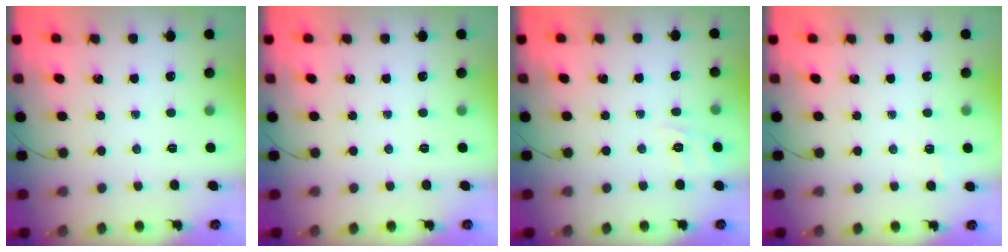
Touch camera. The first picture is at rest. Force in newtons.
{"total": 0.0}
{"total": 2.0, "press": 0.6, "slide": 1.9}
{"total": 1.5, "press": 0.2, "slide": 1.5}